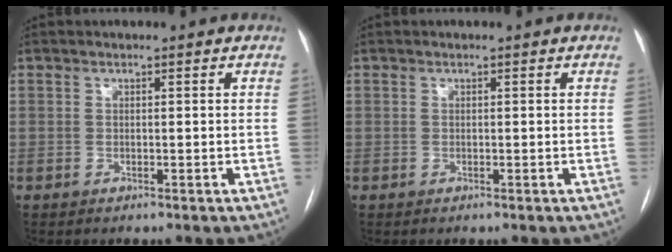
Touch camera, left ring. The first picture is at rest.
{"total": 0.0}